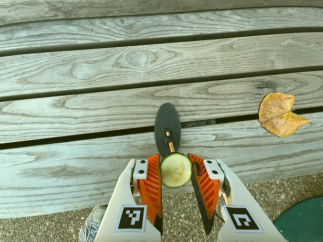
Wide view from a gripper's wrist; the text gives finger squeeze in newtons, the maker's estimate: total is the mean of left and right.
{"total": 7.8, "left": 7.8, "right": 7.9}